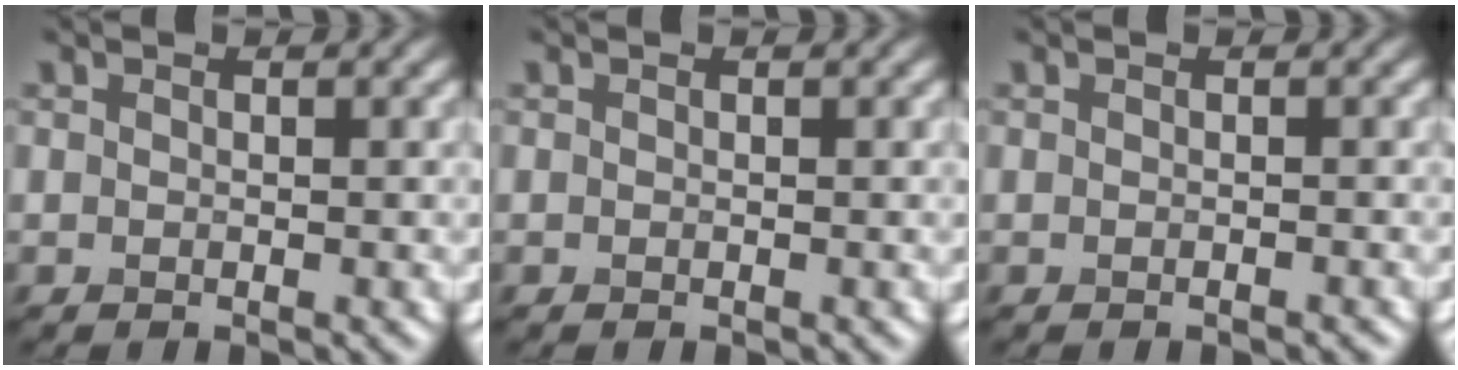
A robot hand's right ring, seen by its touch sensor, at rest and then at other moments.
{"total": 0.0}
{"total": 0.5, "force": [-0.4, 0.1, 0.3], "torque": [-0.002, 0.001, -0.006]}